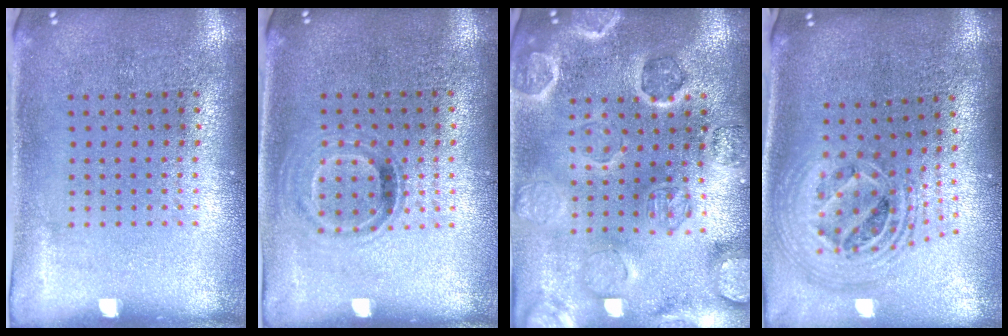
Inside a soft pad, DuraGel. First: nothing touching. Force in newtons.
{"total": 1.0, "press": 0.8, "slide": 0.5}
{"total": 2.5, "press": 2.5, "slide": 0.3}
{"total": 2.4, "press": 1.8, "slide": 1.6}